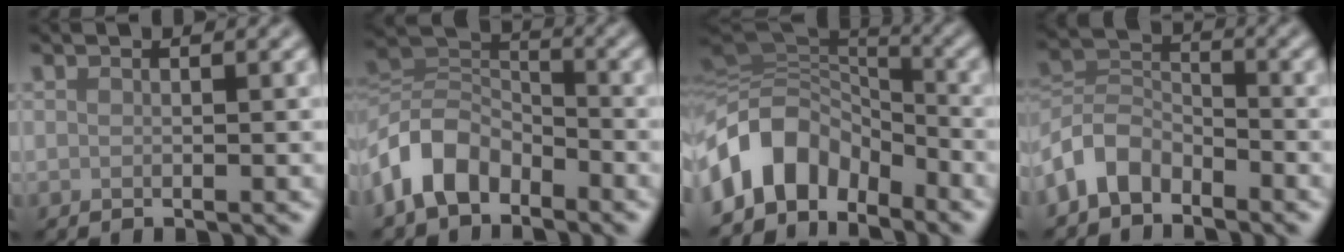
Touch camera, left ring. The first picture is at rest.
{"total": 6.8, "force": [-4.0, 4.2, 3.5], "torque": [-0.071, 0.007, -0.088]}
{"total": 8.9, "force": [-4.7, 6.1, 4.5], "torque": [-0.073, 0.017, -0.102]}
{"total": 4.7, "force": [-3.3, 2.7, 1.8], "torque": [-0.038, 0.008, -0.078]}